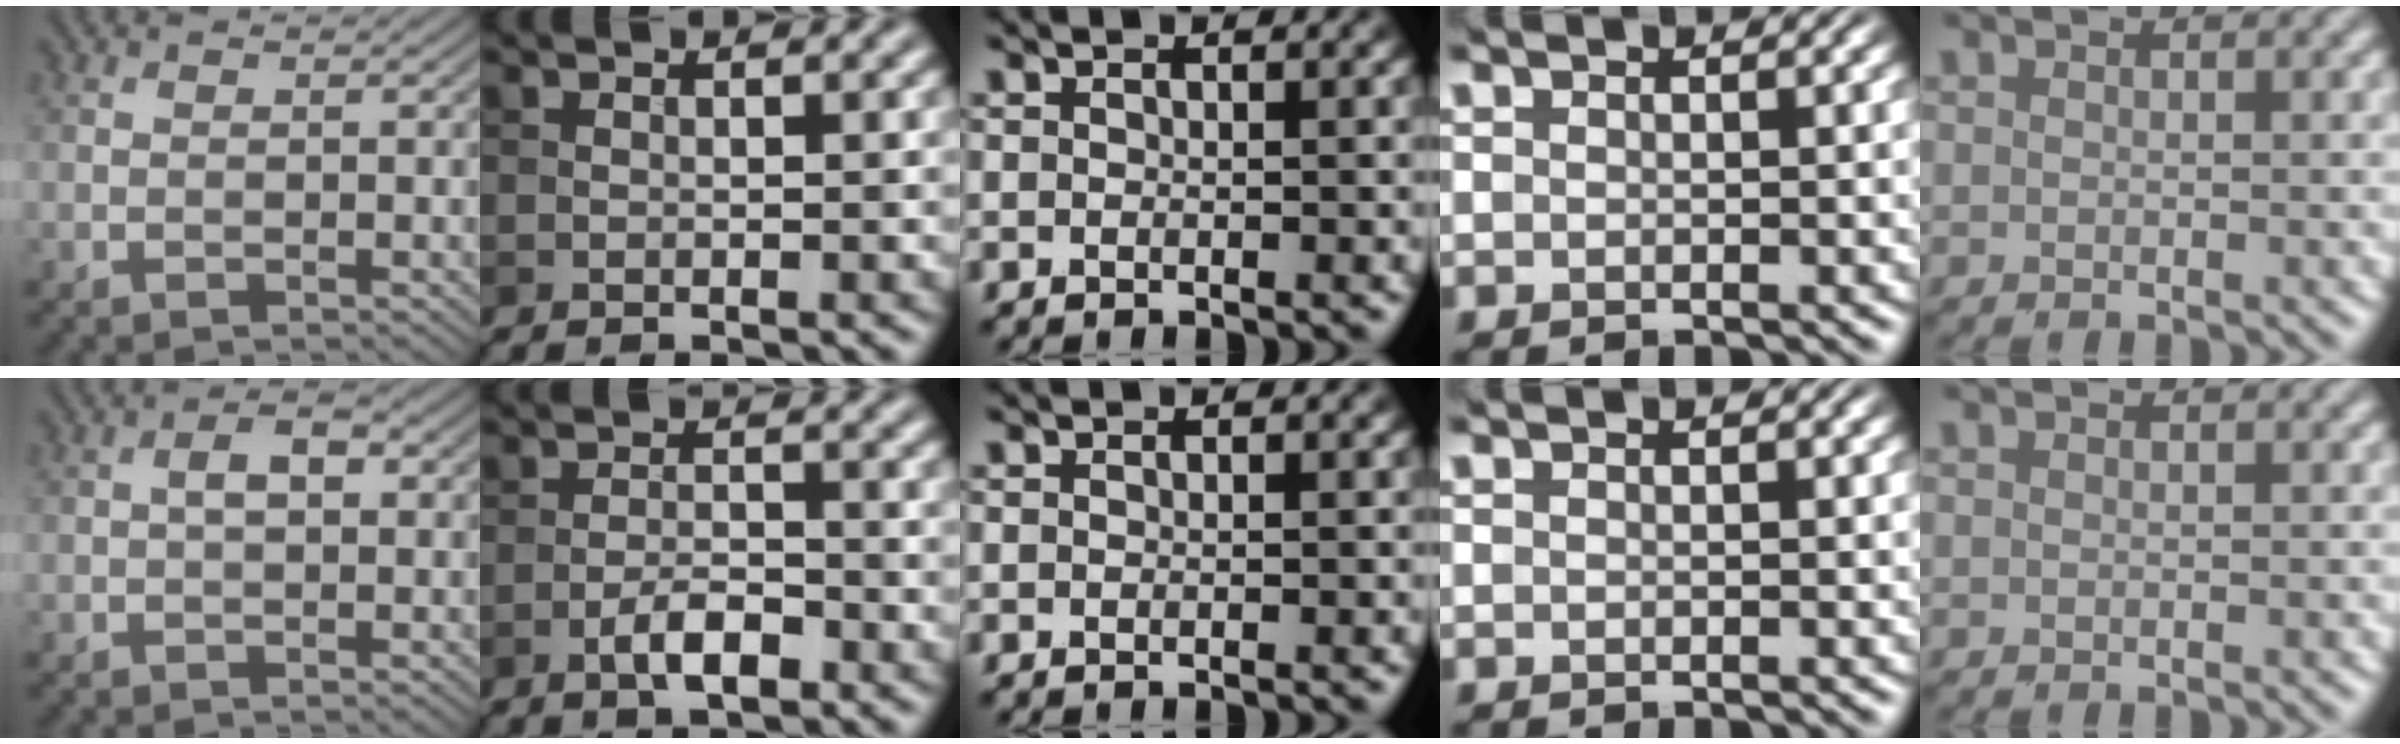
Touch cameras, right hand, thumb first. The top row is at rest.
{"thumb": {"total": 2.6, "force": [0.3, 1.3, 2.2], "torque": [-0.036, 0.008, 0.000]}, "index": {"total": 3.0, "force": [-1.7, 1.0, 2.3], "torque": [-0.041, 0.005, -0.033]}}